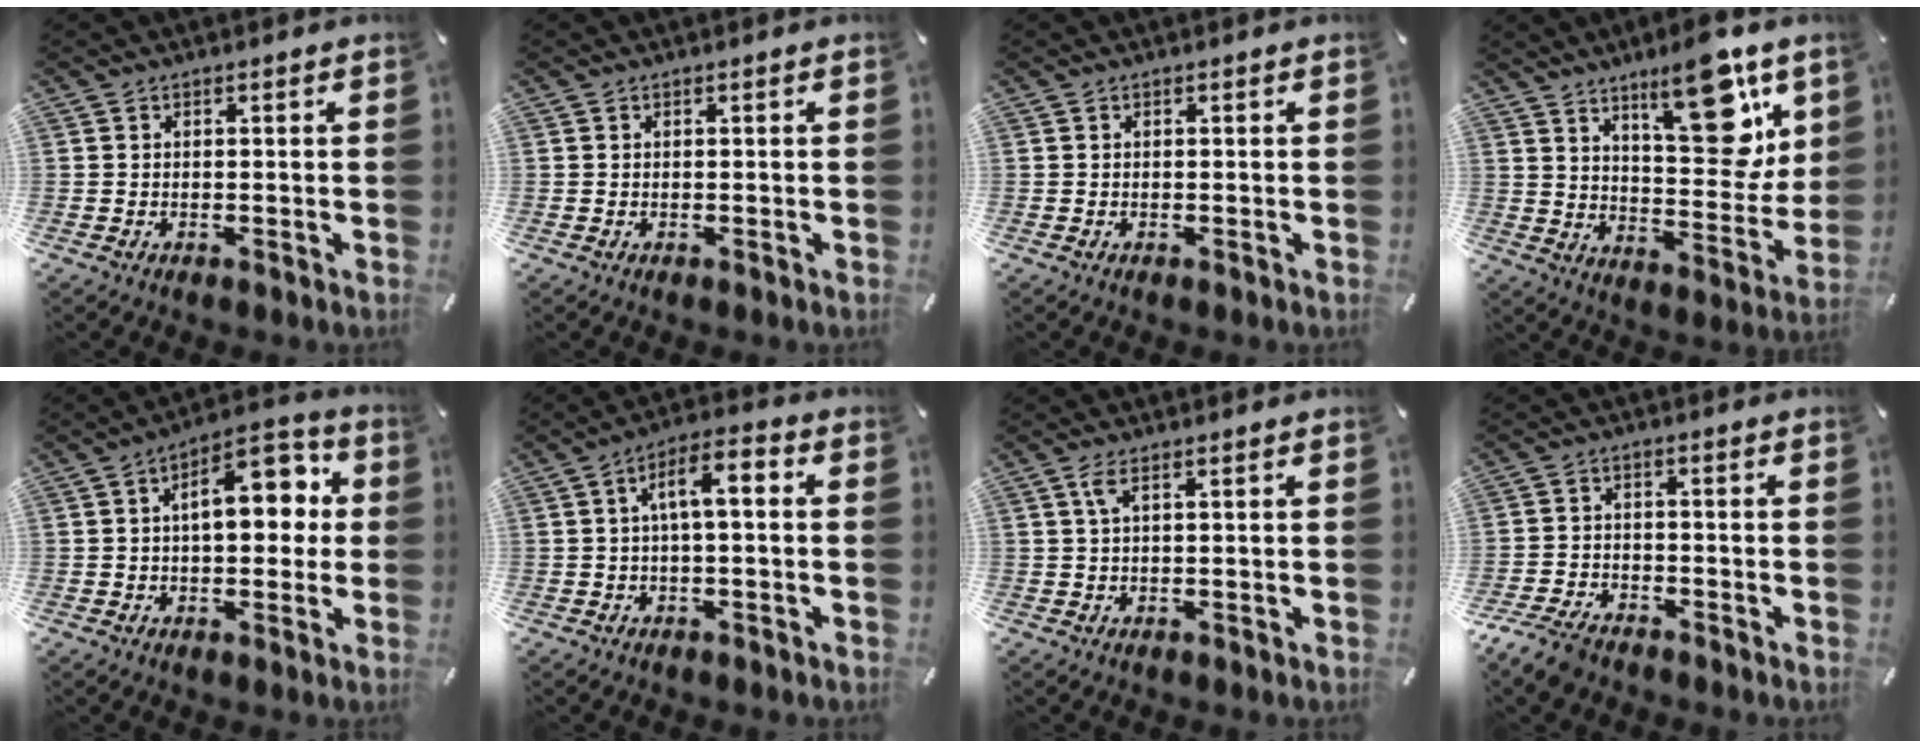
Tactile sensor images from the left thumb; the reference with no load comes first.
{"total": 0.0}
{"total": 0.0}
{"total": 19.5, "force": [11.3, 8.1, 13.6], "torque": [-0.170, -0.073, 0.181]}
{"total": 13.3, "force": [2.3, 7.4, 10.8], "torque": [-0.139, -0.002, 0.033]}
{"total": 7.0, "force": [0.2, 2.8, 6.4], "torque": [-0.115, 0.015, 0.000]}
{"total": 2.5, "force": [0.6, 0.4, 2.4], "torque": [-0.048, 0.003, 0.009]}
{"total": 5.8, "force": [-4.9, 2.4, 2.1], "torque": [-0.055, 0.018, -0.096]}